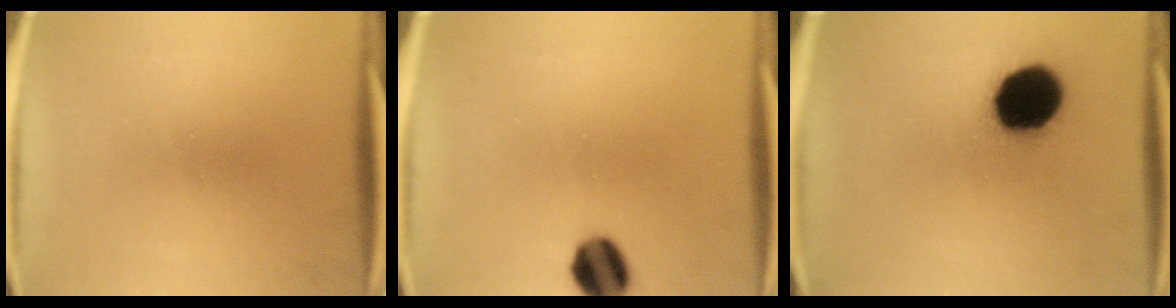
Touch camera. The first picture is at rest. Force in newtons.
{"total": 8.6}
{"total": 17.8}